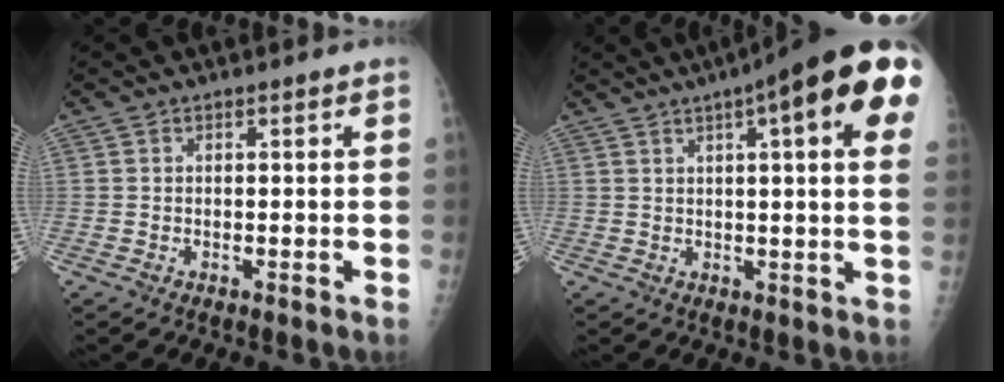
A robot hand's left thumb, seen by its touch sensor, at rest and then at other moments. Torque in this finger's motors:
{"motor_torque": [0.65, 0.72, 1.59, -1.19, 0.14]}